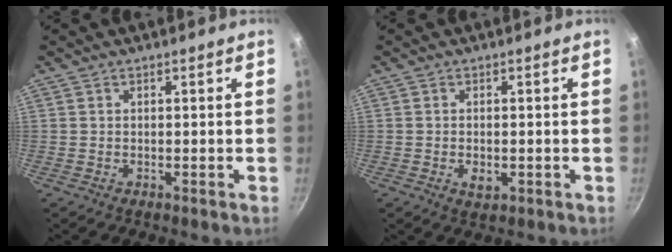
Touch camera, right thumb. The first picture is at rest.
{"total": 2.7, "force": [-0.7, 1.5, 2.2], "torque": [-0.038, -0.004, -0.008]}